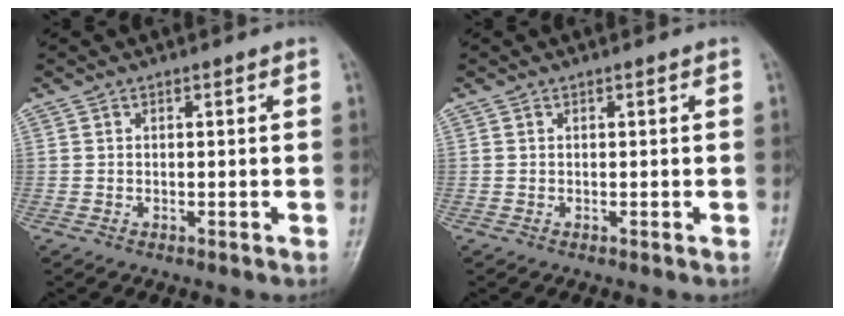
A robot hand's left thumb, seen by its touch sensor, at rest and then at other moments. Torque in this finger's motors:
{"motor_torque": [0.01, 0.01, 0.00, 0.00, 0.01]}